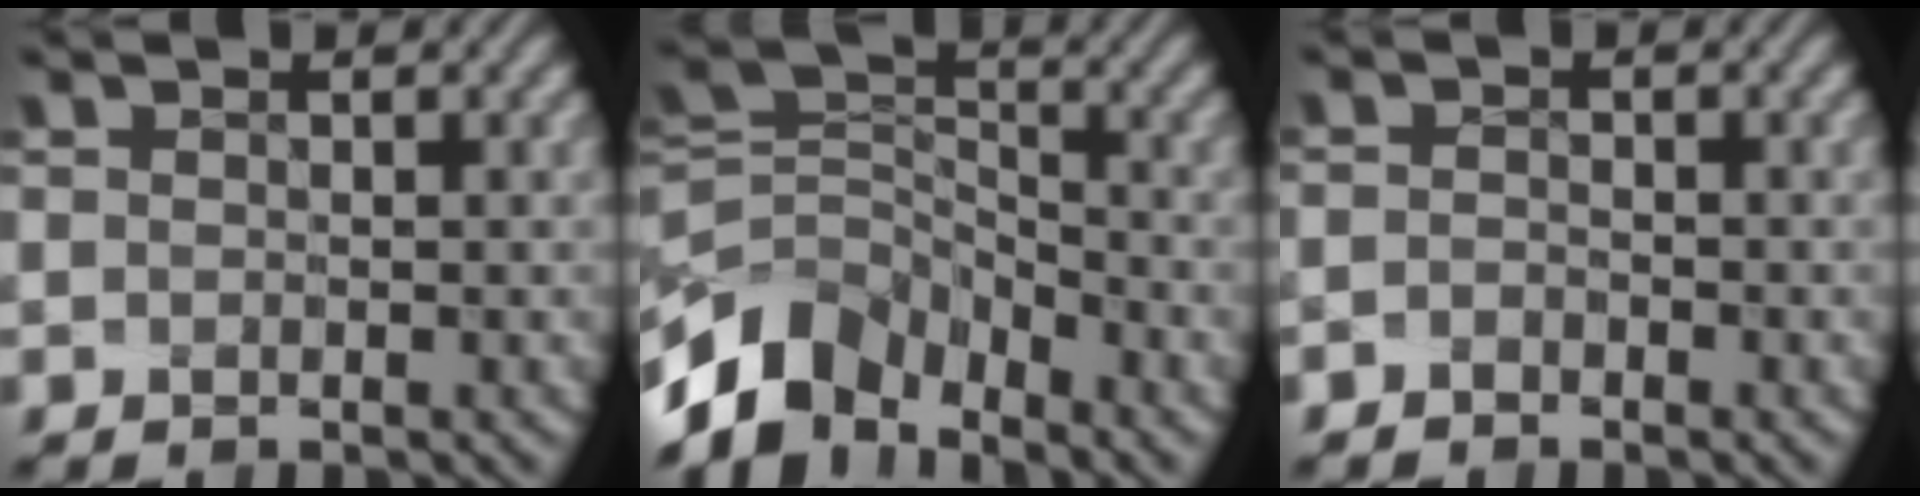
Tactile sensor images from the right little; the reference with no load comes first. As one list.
[{"total": 7.5, "force": [-5.2, 4.3, 3.1], "torque": [-0.048, 0.002, -0.109]}, {"total": 1.0, "force": [-1.0, 0.1, -0.3], "torque": [0.007, 0.007, -0.020]}]